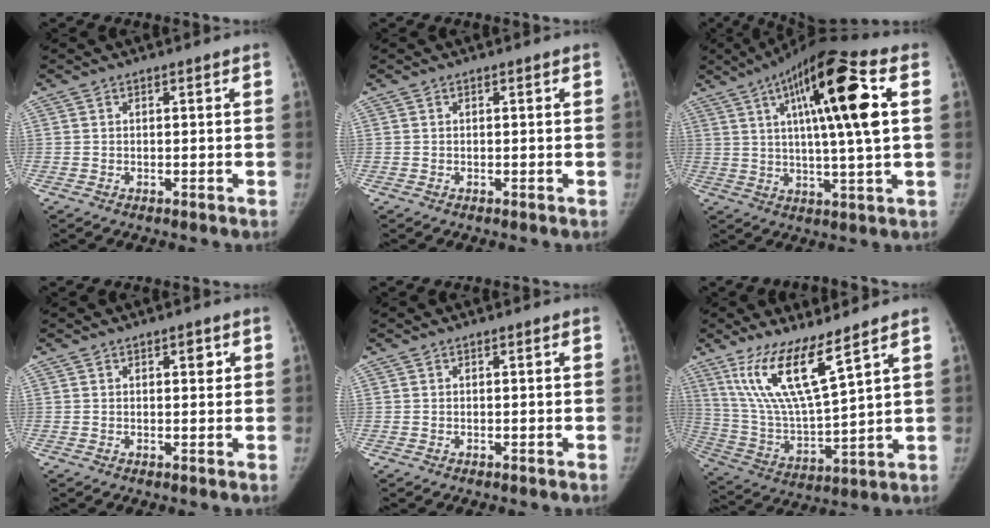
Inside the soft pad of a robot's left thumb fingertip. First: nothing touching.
{"total": 0.0}
{"total": 19.6, "force": [5.3, 3.5, 18.5], "torque": [-0.307, 0.008, 0.074]}
{"total": 1.9, "force": [0.8, 1.0, 1.4], "torque": [-0.008, -0.001, 0.010]}
{"total": 0.0}
{"total": 14.8, "force": [9.2, 2.6, 11.2], "torque": [-0.217, -0.058, 0.194]}